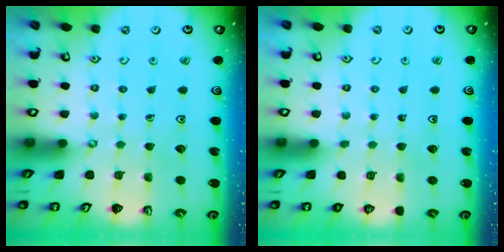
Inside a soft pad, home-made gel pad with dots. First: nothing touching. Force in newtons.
{"total": 0.0}